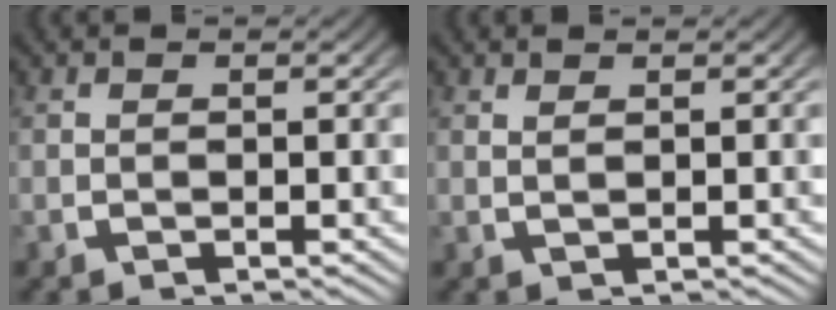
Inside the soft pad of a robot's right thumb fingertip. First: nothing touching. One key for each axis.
{"total": 0.8, "fx": 0.8, "fy": -0.1, "fz": 0.2, "tx": -0.006, "ty": 0.000, "tz": 0.017}